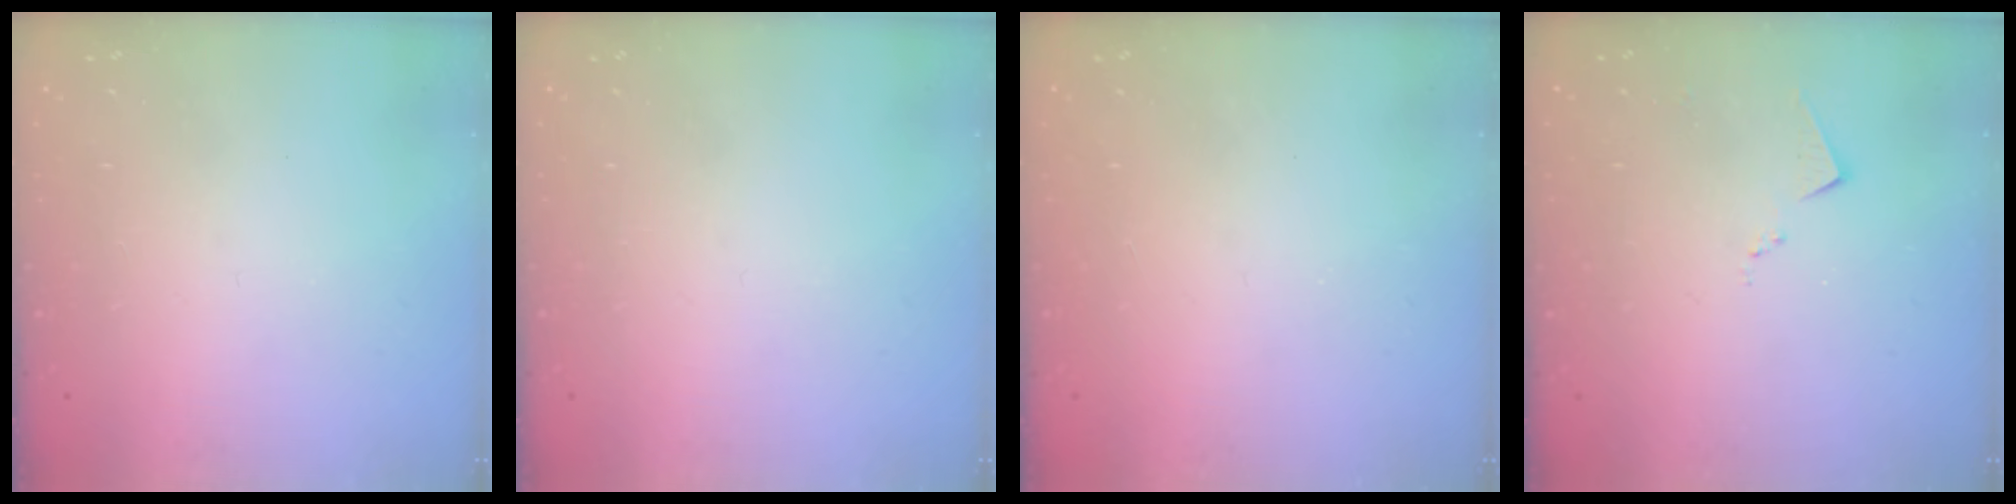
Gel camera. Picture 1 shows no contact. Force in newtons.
{"total": 0.0}
{"total": 0.9, "press": 0.9, "slide": 0.1}
{"total": 6.5, "press": 6.5, "slide": 0.5}